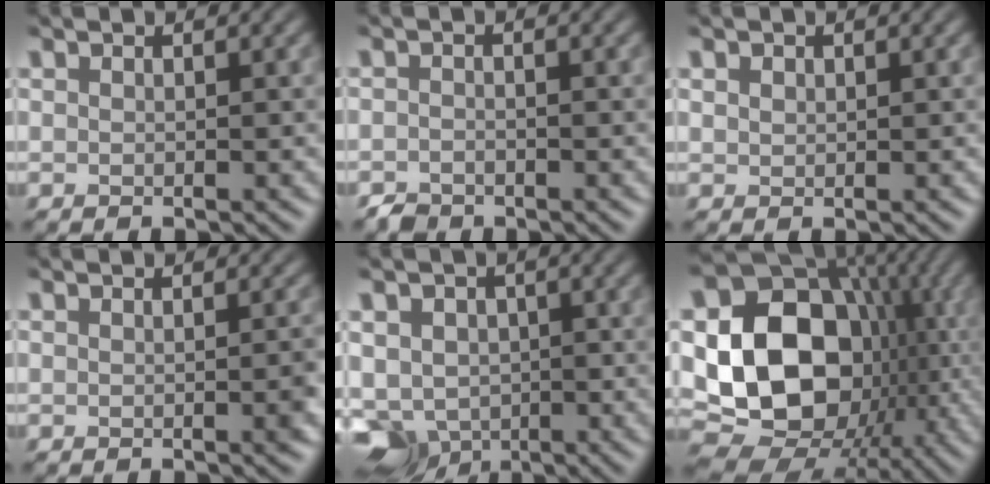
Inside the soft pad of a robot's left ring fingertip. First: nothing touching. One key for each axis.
{"total": 1.5, "fx": -1.4, "fy": 0.3, "fz": -0.2, "tx": 0.008, "ty": -0.005, "tz": -0.032}
{"total": 0.6, "fx": 0.0, "fy": 0.6, "fz": 0.2, "tx": -0.011, "ty": -0.007, "tz": 0.004}
{"total": 1.1, "fx": -0.4, "fy": 0.3, "fz": 0.9, "tx": -0.014, "ty": -0.006, "tz": -0.009}
{"total": 7.1, "fx": -3.5, "fy": 5.4, "fz": 3.1, "tx": -0.033, "ty": -0.008, "tz": -0.063}
{"total": 18.1, "fx": -2.7, "fy": 14.3, "fz": 10.9, "tx": -0.159, "ty": -0.006, "tz": -0.061}